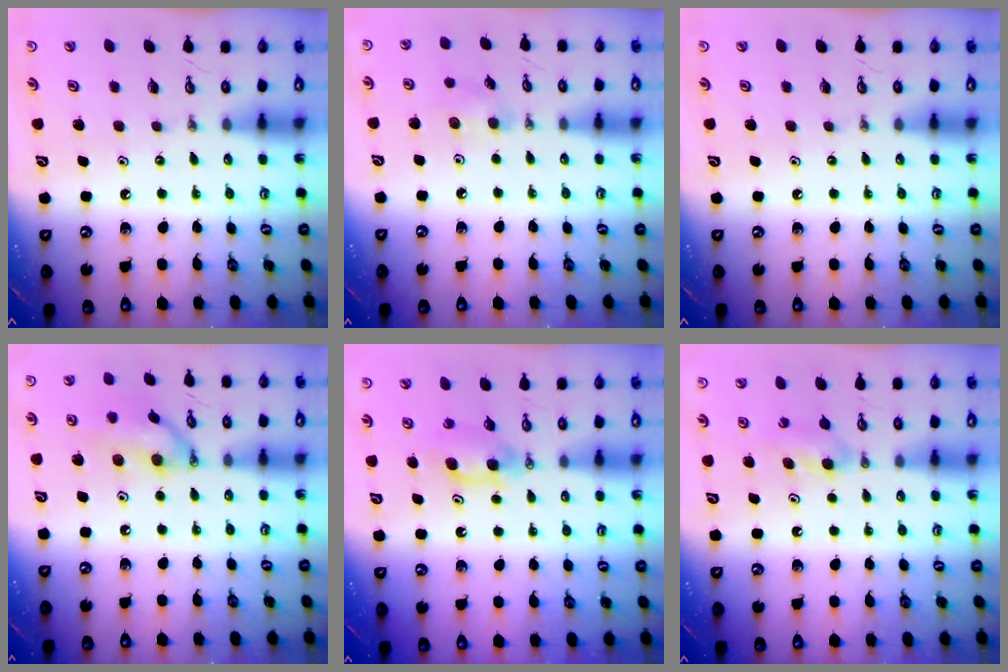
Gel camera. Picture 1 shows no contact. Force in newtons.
{"total": 6.4, "press": 6.2, "slide": 1.5}
{"total": 0.0}
{"total": 12.6, "press": 12.4, "slide": 1.8}
{"total": 5.2, "press": 5.1, "slide": 0.9}
{"total": 4.2, "press": 4.1, "slide": 0.6}